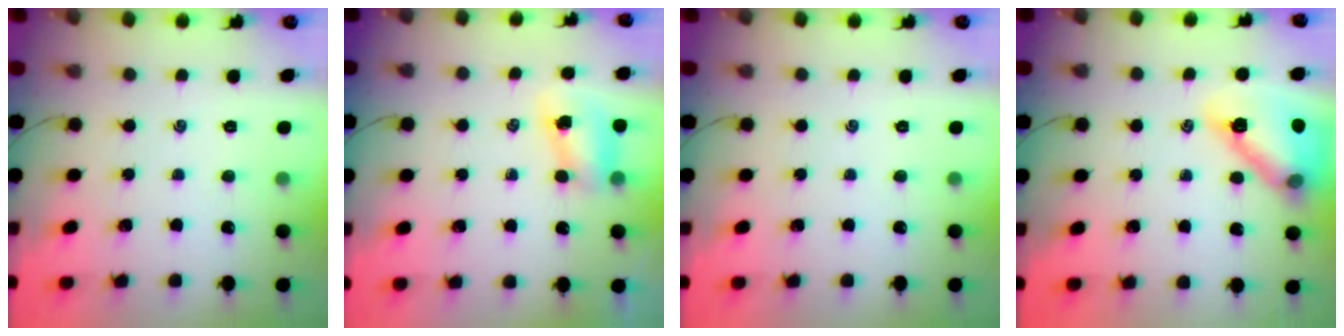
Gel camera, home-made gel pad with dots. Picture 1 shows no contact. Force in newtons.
{"total": 7.0, "press": 6.9, "slide": 0.9}
{"total": 0.0}
{"total": 17.3, "press": 17.1, "slide": 2.3}